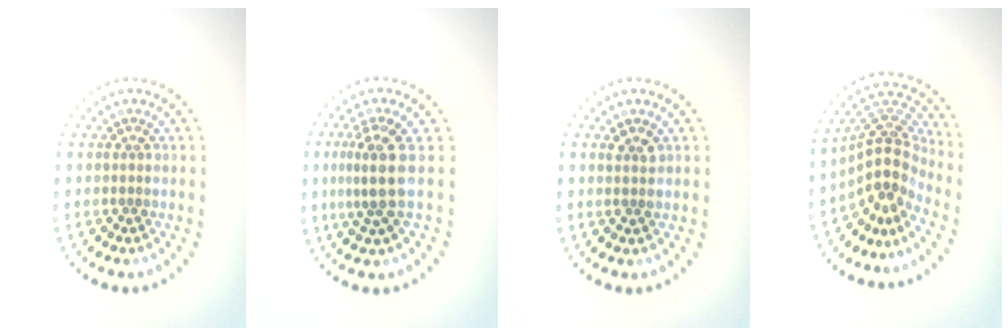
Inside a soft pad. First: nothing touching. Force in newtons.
{"total": 3.2, "press": 2.3, "slide": 2.2}
{"total": 1.3, "press": 1.3, "slide": 0.1}
{"total": 4.4, "press": 3.1, "slide": 3.1}